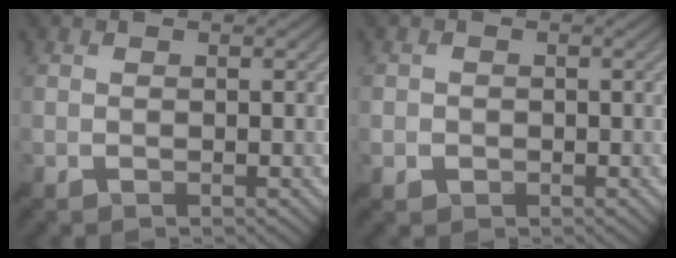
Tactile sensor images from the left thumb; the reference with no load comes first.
{"total": 1.3, "force": [-0.4, 1.2, 0.3], "torque": [-0.002, -0.005, -0.013]}